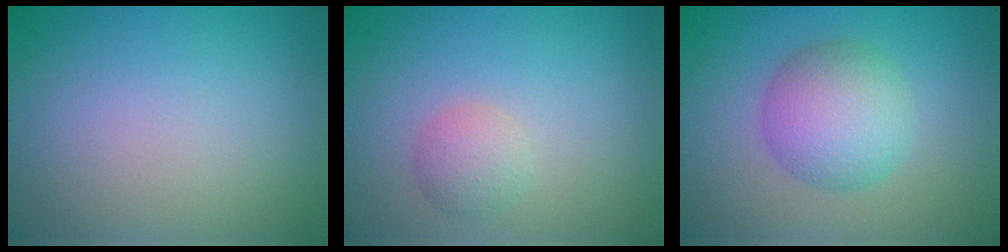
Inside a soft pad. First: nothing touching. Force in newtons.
{"total": 2.1, "press": 2.1, "slide": 0.1}
{"total": 5.6, "press": 5.6, "slide": 0.1}